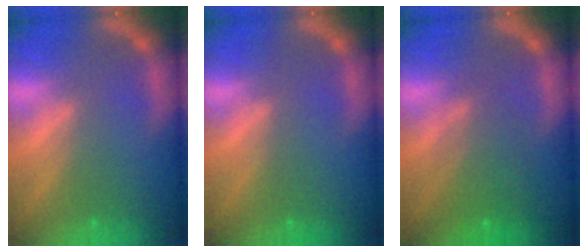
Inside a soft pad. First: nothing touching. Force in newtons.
{"total": 0.0}
{"total": 5.0}